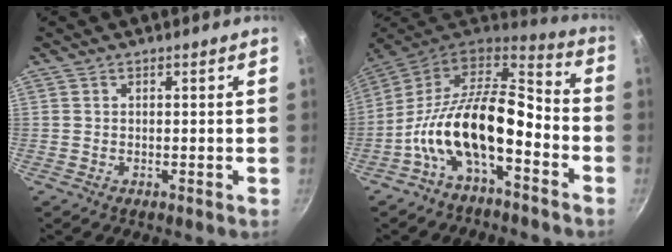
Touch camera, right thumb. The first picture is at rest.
{"total": 17.6, "force": [-5.4, 8.7, 14.3], "torque": [-0.250, 0.061, -0.115]}